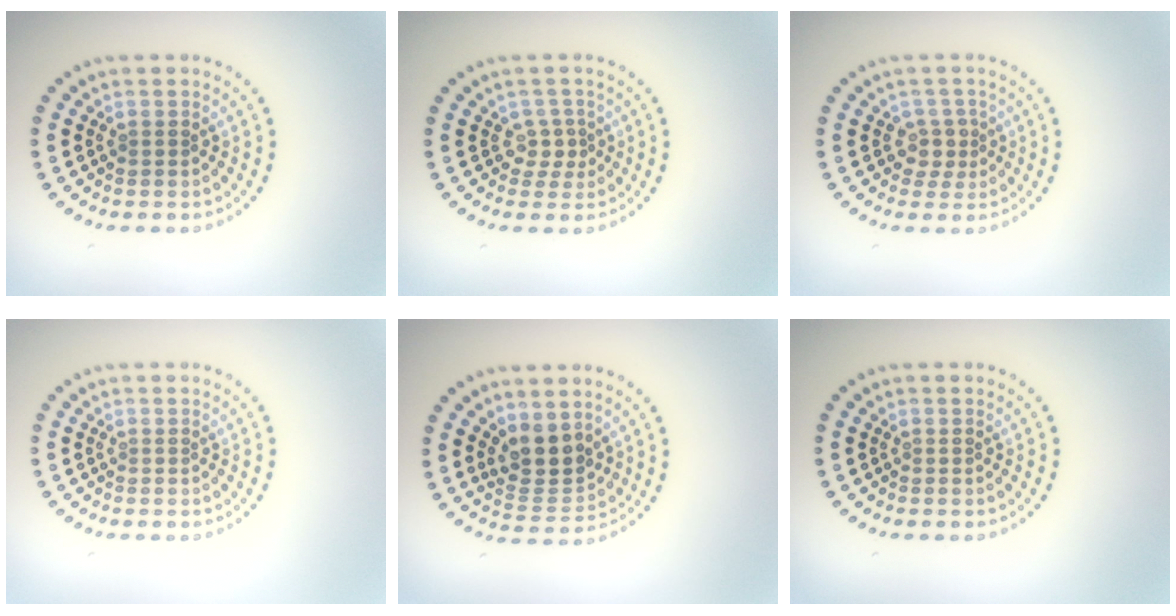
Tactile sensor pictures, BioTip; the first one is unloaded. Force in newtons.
{"total": 1.7, "press": 1.3, "slide": 1.2}
{"total": 1.9, "press": 1.5, "slide": 1.2}
{"total": 0.0}
{"total": 3.8, "press": 3.3, "slide": 1.8}
{"total": 0.0}